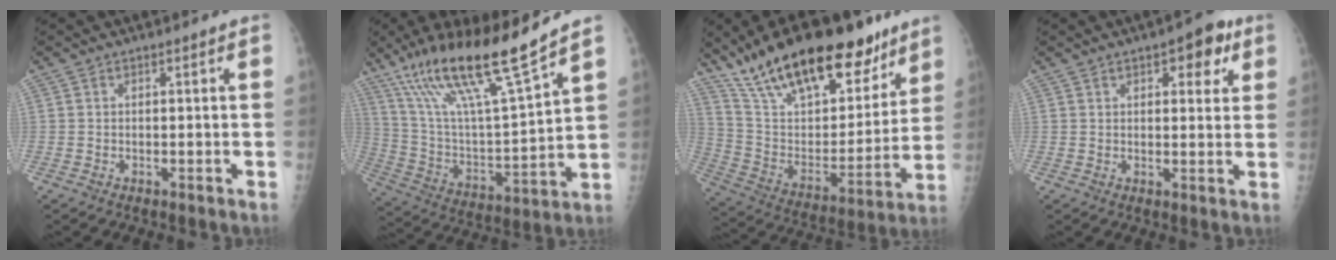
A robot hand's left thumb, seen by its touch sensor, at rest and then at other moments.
{"total": 21.0, "force": [14.7, 2.2, 14.9], "torque": [-0.253, -0.060, 0.275]}
{"total": 29.4, "force": [20.2, 11.9, 17.7], "torque": [-0.264, -0.050, 0.340]}
{"total": 7.1, "force": [3.5, 3.4, 5.2], "torque": [-0.035, -0.009, 0.037]}